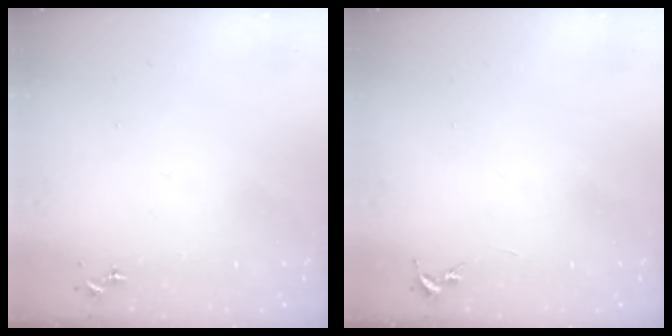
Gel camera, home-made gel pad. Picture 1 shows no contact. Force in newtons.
{"total": 0.0}